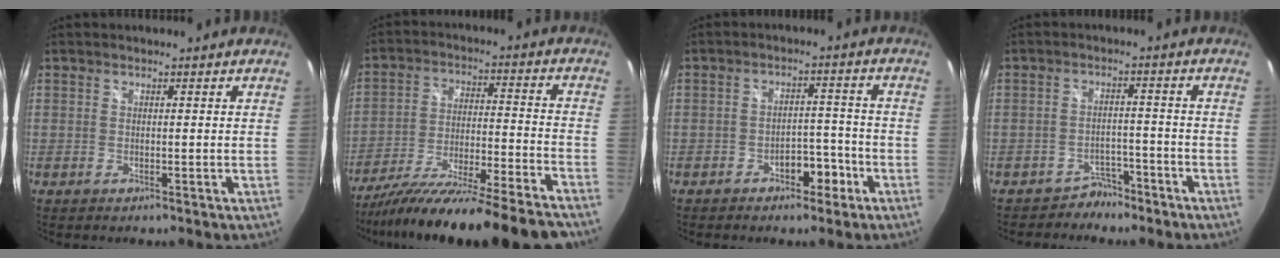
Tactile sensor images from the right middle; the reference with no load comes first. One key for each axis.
{"total": 24.6, "fx": -21.6, "fy": -0.1, "fz": 11.8, "tx": -0.202, "ty": -0.070, "tz": -0.334}
{"total": 4.8, "fx": -3.2, "fy": 2.8, "fz": 2.3, "tx": -0.042, "ty": 0.012, "tz": -0.041}
{"total": 4.5, "fx": -3.8, "fy": 2.4, "fz": 0.2, "tx": -0.009, "ty": 0.013, "tz": -0.059}